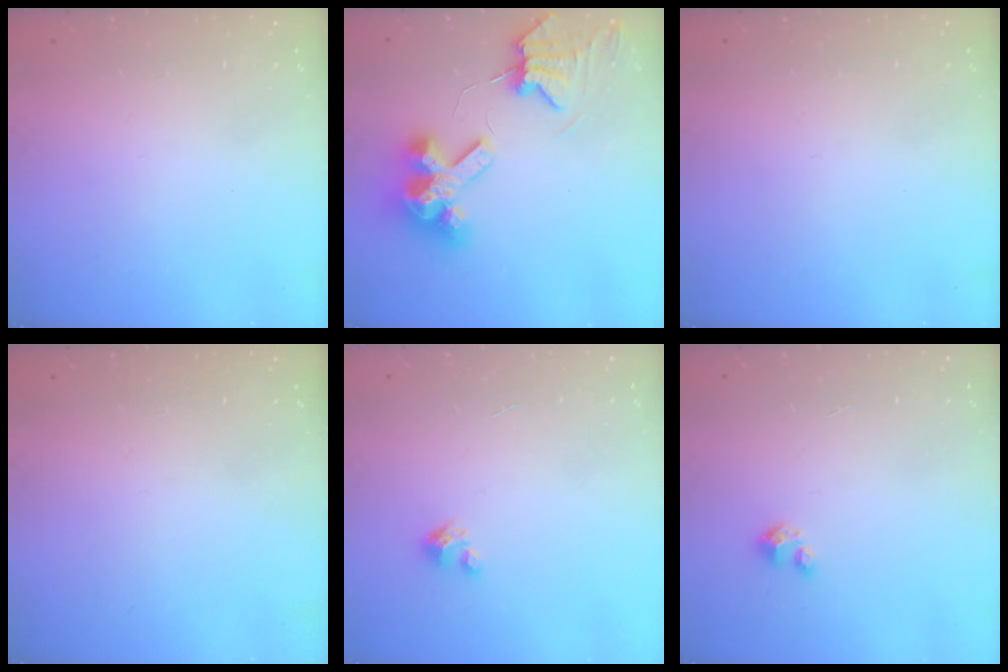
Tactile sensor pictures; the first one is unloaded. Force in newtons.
{"total": 9.1, "press": 9.0, "slide": 1.3}
{"total": 0.0}
{"total": 0.0}
{"total": 3.6, "press": 3.5, "slide": 0.2}
{"total": 1.8, "press": 1.8, "slide": 0.1}